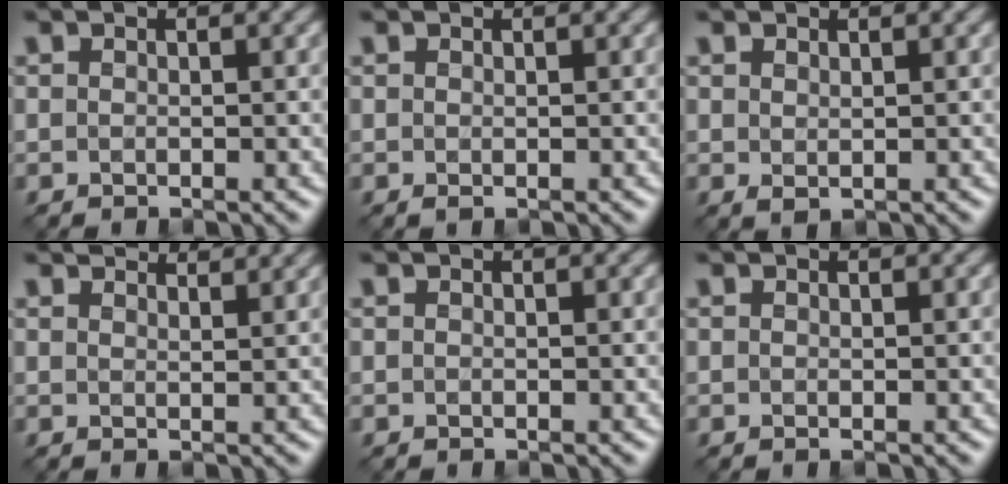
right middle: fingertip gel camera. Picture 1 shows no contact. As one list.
[{"total": 0.0}, {"total": 0.5, "force": [0.4, 0.2, 0.2], "torque": [-0.007, 0.000, 0.013]}, {"total": 3.8, "force": [3.7, 0.6, 0.9], "torque": [-0.010, 0.005, 0.044]}, {"total": 0.0}, {"total": 0.0}]